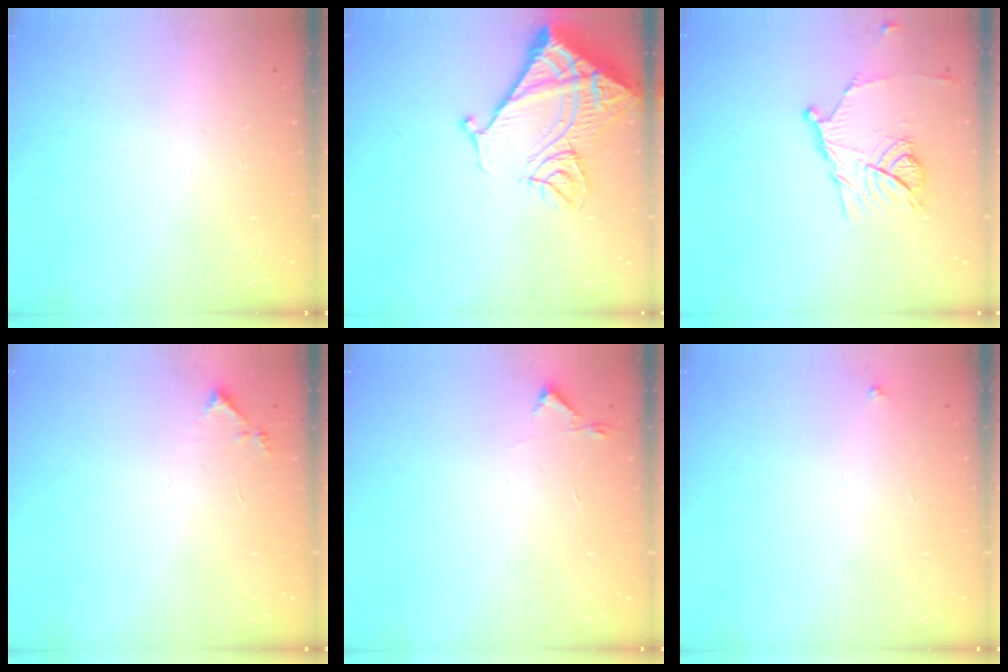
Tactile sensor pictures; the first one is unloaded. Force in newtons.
{"total": 18.4, "press": 18.3, "slide": 2.4}
{"total": 13.2, "press": 13.2, "slide": 0.3}
{"total": 4.9, "press": 4.8, "slide": 0.5}
{"total": 2.7, "press": 2.6, "slide": 0.4}
{"total": 2.7, "press": 2.7, "slide": 0.3}